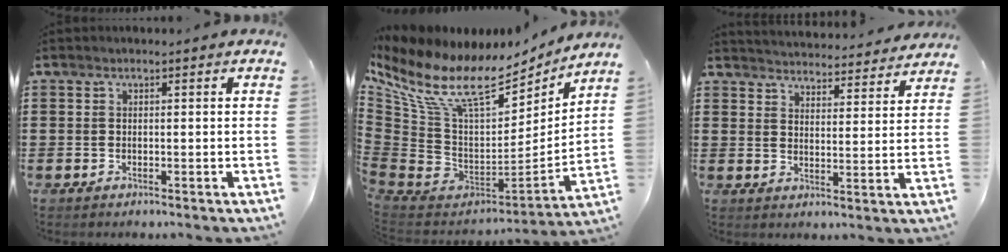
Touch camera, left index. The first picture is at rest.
{"total": 14.2, "force": [8.7, 5.8, 9.6], "torque": [-0.231, -0.062, 0.148]}
{"total": 3.9, "force": [3.9, -0.2, -0.2], "torque": [-0.007, -0.035, 0.064]}